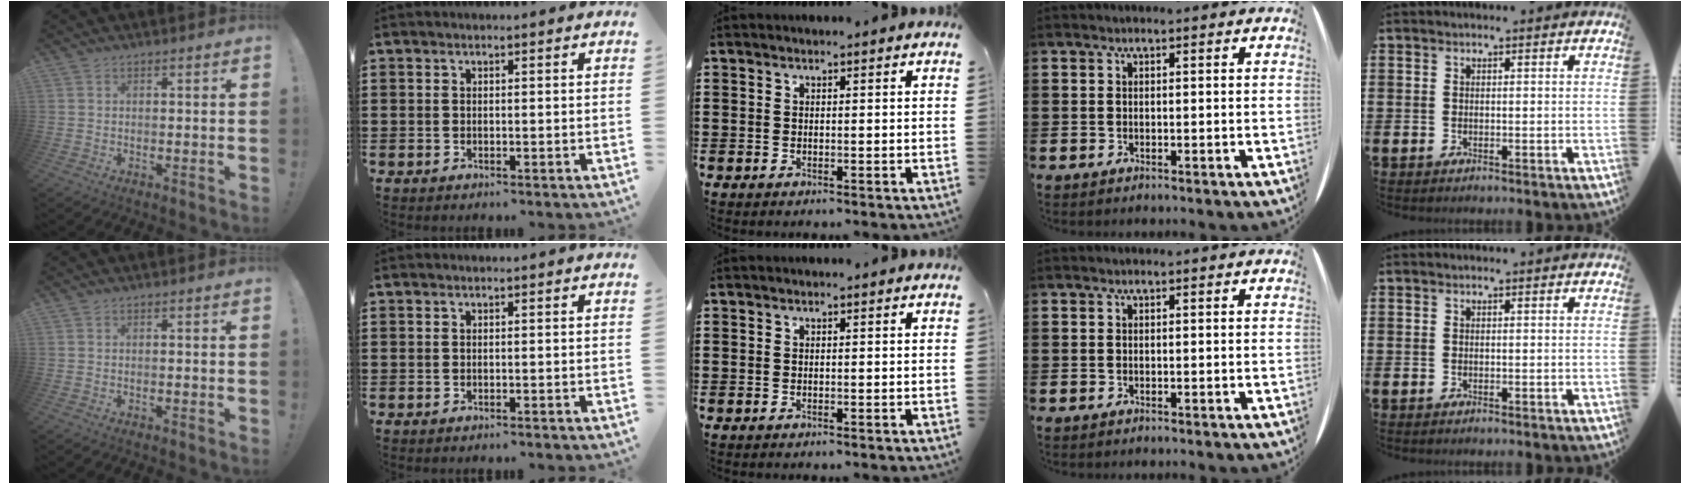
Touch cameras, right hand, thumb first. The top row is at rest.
{"thumb": {"total": 0.6, "force": [-0.5, -0.2, 0.2], "torque": [-0.009, 0.001, -0.009]}}